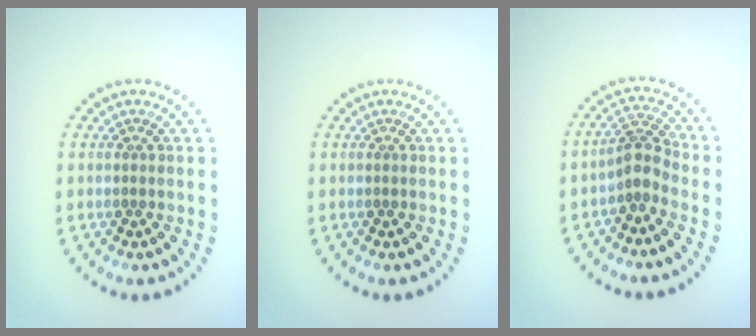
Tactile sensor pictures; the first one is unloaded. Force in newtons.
{"total": 0.0}
{"total": 2.6, "press": 2.0, "slide": 1.6}